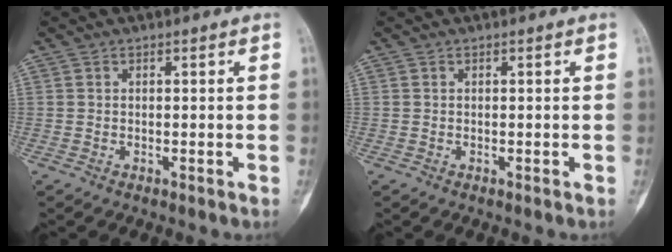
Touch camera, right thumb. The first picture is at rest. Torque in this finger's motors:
{"motor_torque": [0.00, 0.00, 0.01, -0.01, 0.00]}